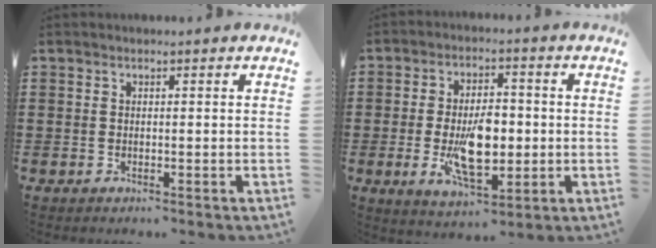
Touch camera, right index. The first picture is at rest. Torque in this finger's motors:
{"motor_torque": [1.99, 0.15, 0.39, 0.21]}